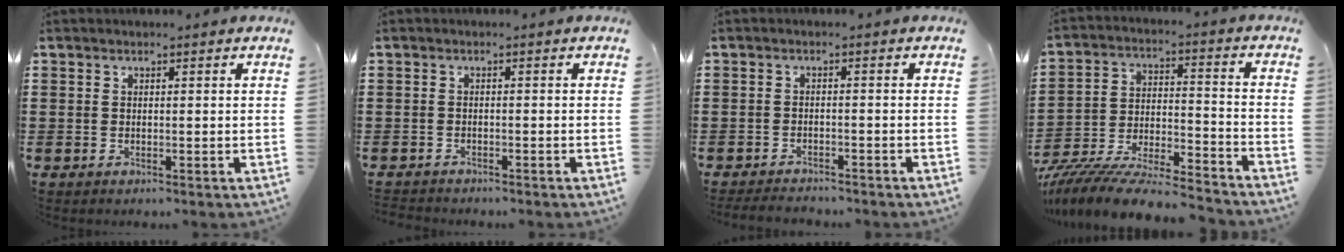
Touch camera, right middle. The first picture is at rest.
{"total": 1.2, "force": [-1.2, 0.3, -0.2], "torque": [0.000, 0.005, -0.028]}
{"total": 2.3, "force": [-2.3, 0.4, 0.1], "torque": [-0.006, 0.000, -0.049]}
{"total": 9.8, "force": [-9.3, 0.7, 3.1], "torque": [-0.054, 0.008, -0.185]}